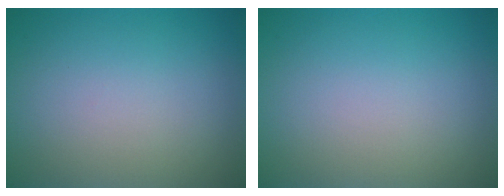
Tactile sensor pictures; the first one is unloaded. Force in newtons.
{"total": 0.0}